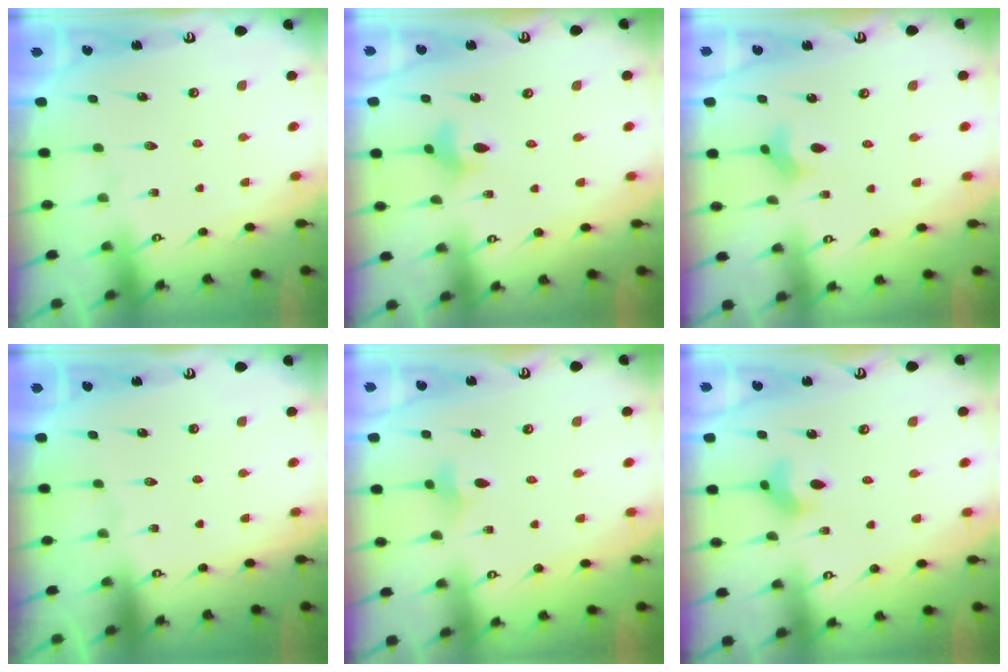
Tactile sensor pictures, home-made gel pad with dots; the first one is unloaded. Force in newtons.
{"total": 3.8, "press": 3.8, "slide": 0.6}
{"total": 2.7, "press": 2.7, "slide": 0.5}
{"total": 0.0}
{"total": 3.4, "press": 3.3, "slide": 0.8}
{"total": 5.8, "press": 5.7, "slide": 0.6}